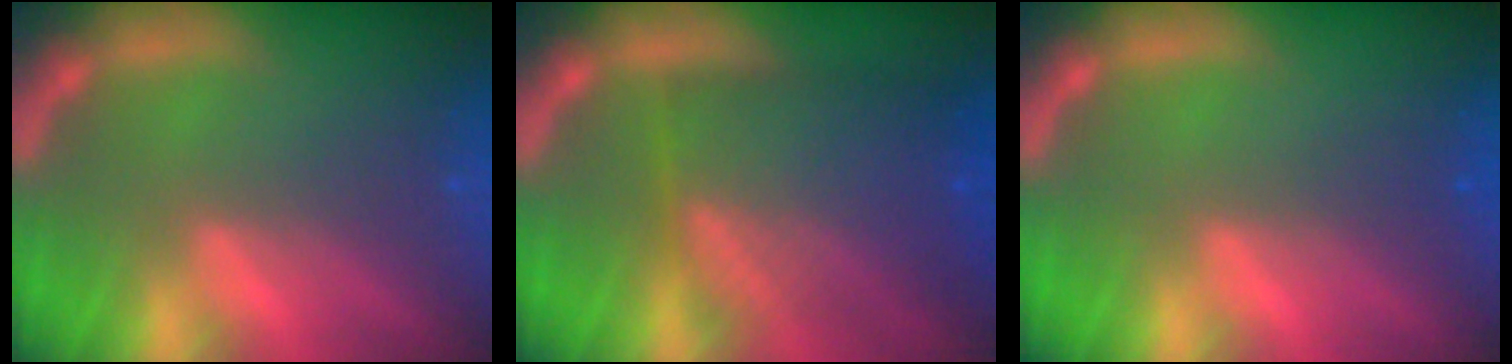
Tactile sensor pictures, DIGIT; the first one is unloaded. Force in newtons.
{"total": 9.6}
{"total": 0.9}